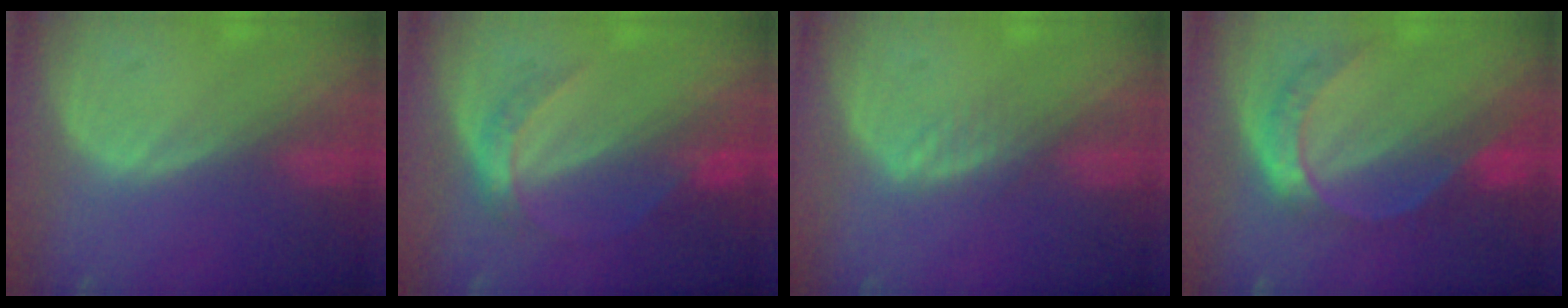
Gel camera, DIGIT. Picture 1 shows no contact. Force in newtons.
{"total": 4.8, "press": 4.4, "slide": 1.8}
{"total": 2.0, "press": 2.0, "slide": 0.2}
{"total": 7.7, "press": 6.4, "slide": 4.2}